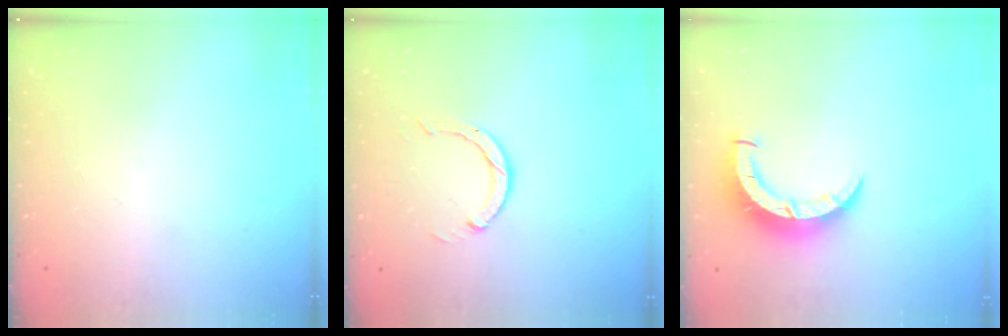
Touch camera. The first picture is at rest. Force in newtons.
{"total": 3.0, "press": 3.0, "slide": 0.3}
{"total": 8.7, "press": 8.7, "slide": 0.9}